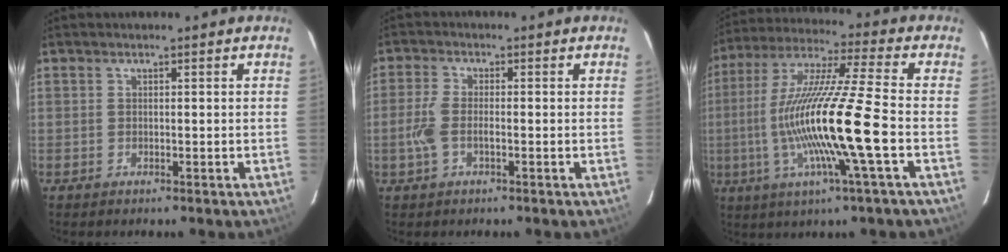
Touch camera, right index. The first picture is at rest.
{"total": 4.6, "force": [-1.2, 1.9, 4.0], "torque": [-0.095, 0.002, -0.025]}
{"total": 18.2, "force": [-3.6, -0.9, 17.8], "torque": [-0.339, -0.010, -0.069]}